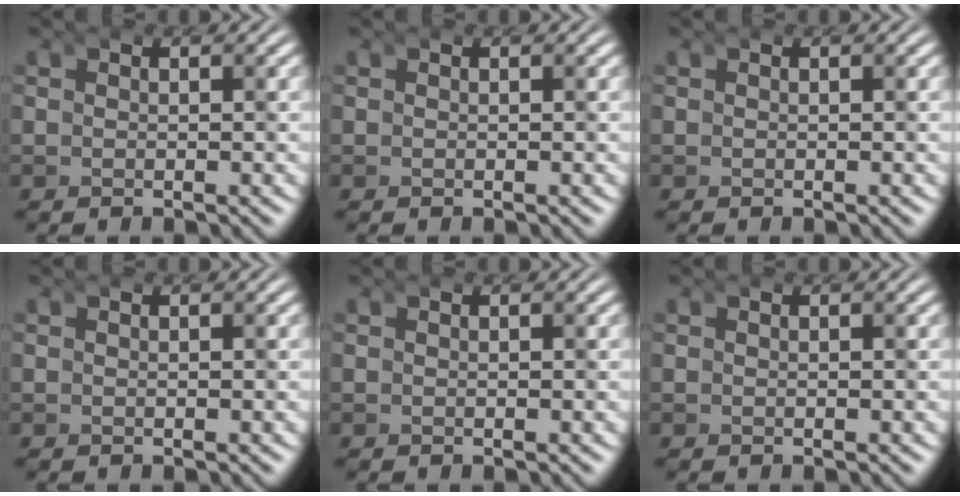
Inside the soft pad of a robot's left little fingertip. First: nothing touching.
{"total": 0.0}
{"total": 0.0}
{"total": 0.0}
{"total": 0.0}
{"total": 0.0}